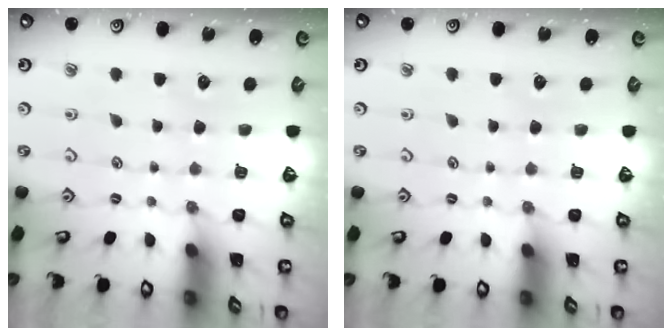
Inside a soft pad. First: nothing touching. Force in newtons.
{"total": 0.0}